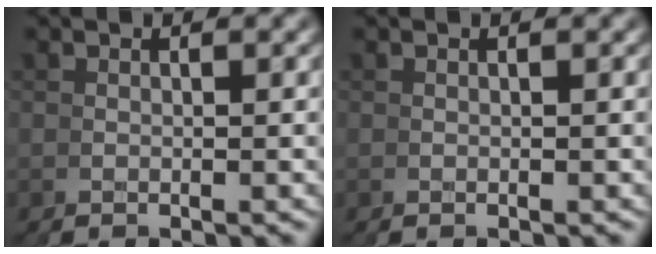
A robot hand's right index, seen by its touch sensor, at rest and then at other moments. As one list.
[{"total": 0.0}]